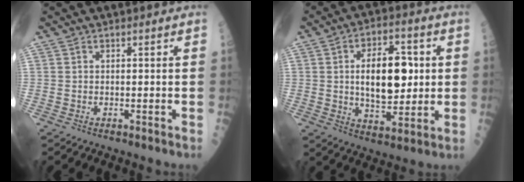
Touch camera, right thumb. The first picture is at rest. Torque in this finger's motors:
{"motor_torque": [1.97, 1.90, 0.67, -0.41, 0.37]}